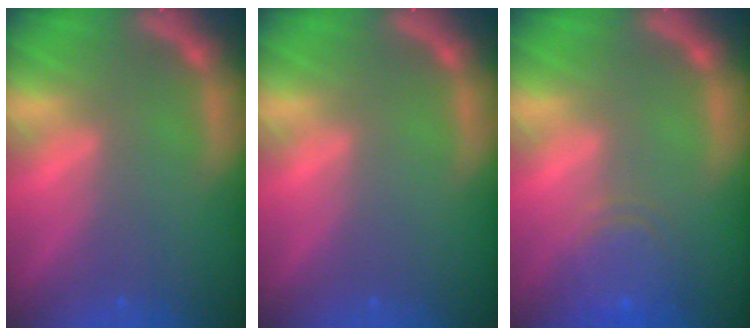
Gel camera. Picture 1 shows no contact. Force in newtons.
{"total": 0.0}
{"total": 5.1}